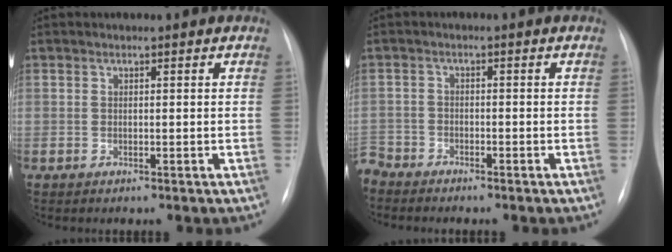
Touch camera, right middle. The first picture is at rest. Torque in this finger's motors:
{"motor_torque": [0.12, -0.17, 0.04, 0.01]}